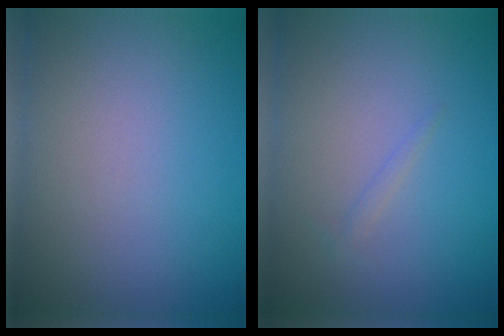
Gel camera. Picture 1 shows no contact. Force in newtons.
{"total": 0.6, "press": 0.6, "slide": 0.1}